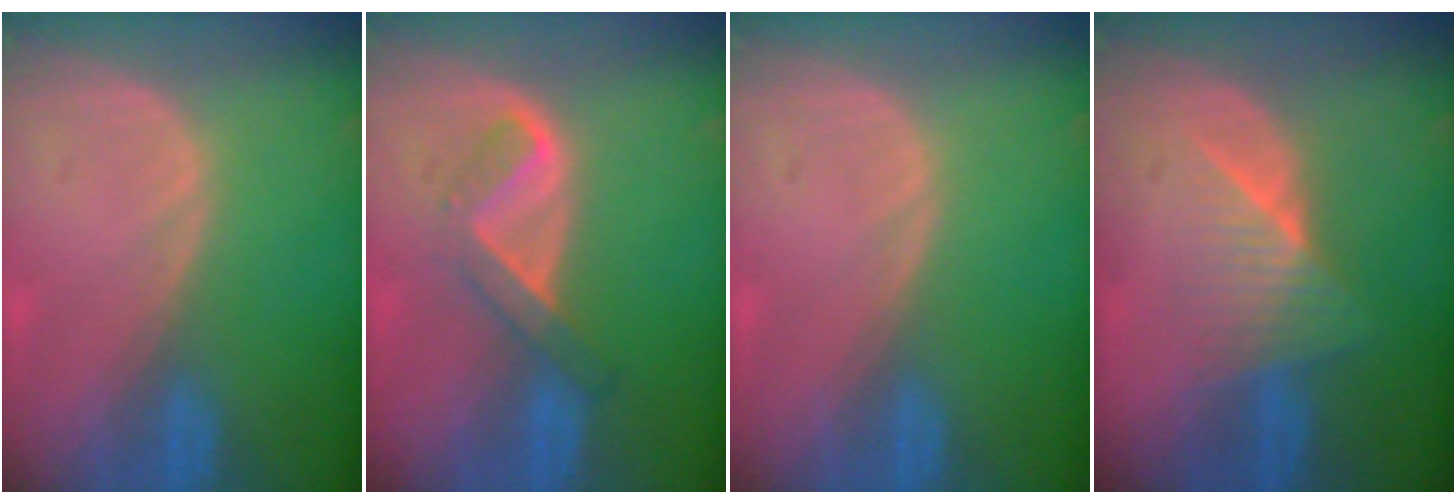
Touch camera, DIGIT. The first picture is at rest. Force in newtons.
{"total": 5.3, "press": 4.5, "slide": 2.9}
{"total": 0.0}
{"total": 6.3, "press": 5.6, "slide": 2.9}